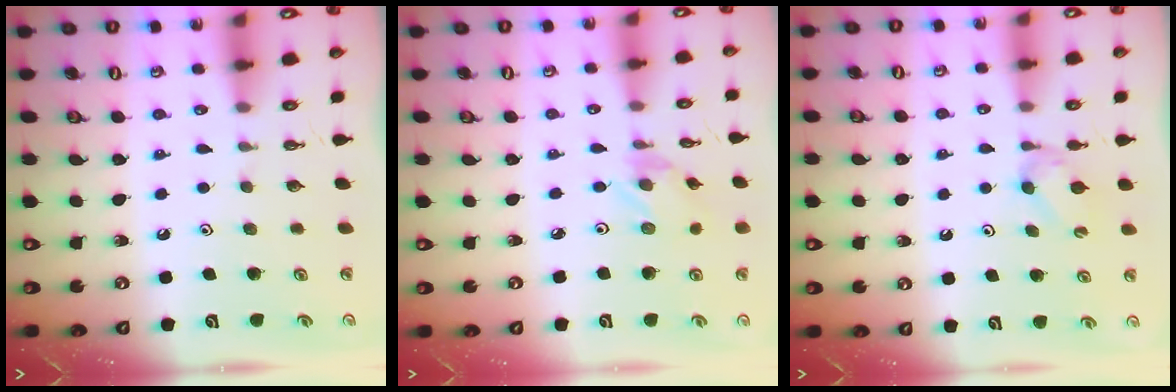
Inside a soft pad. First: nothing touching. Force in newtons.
{"total": 1.3, "press": 1.3, "slide": 0.0}
{"total": 4.0, "press": 3.9, "slide": 0.7}